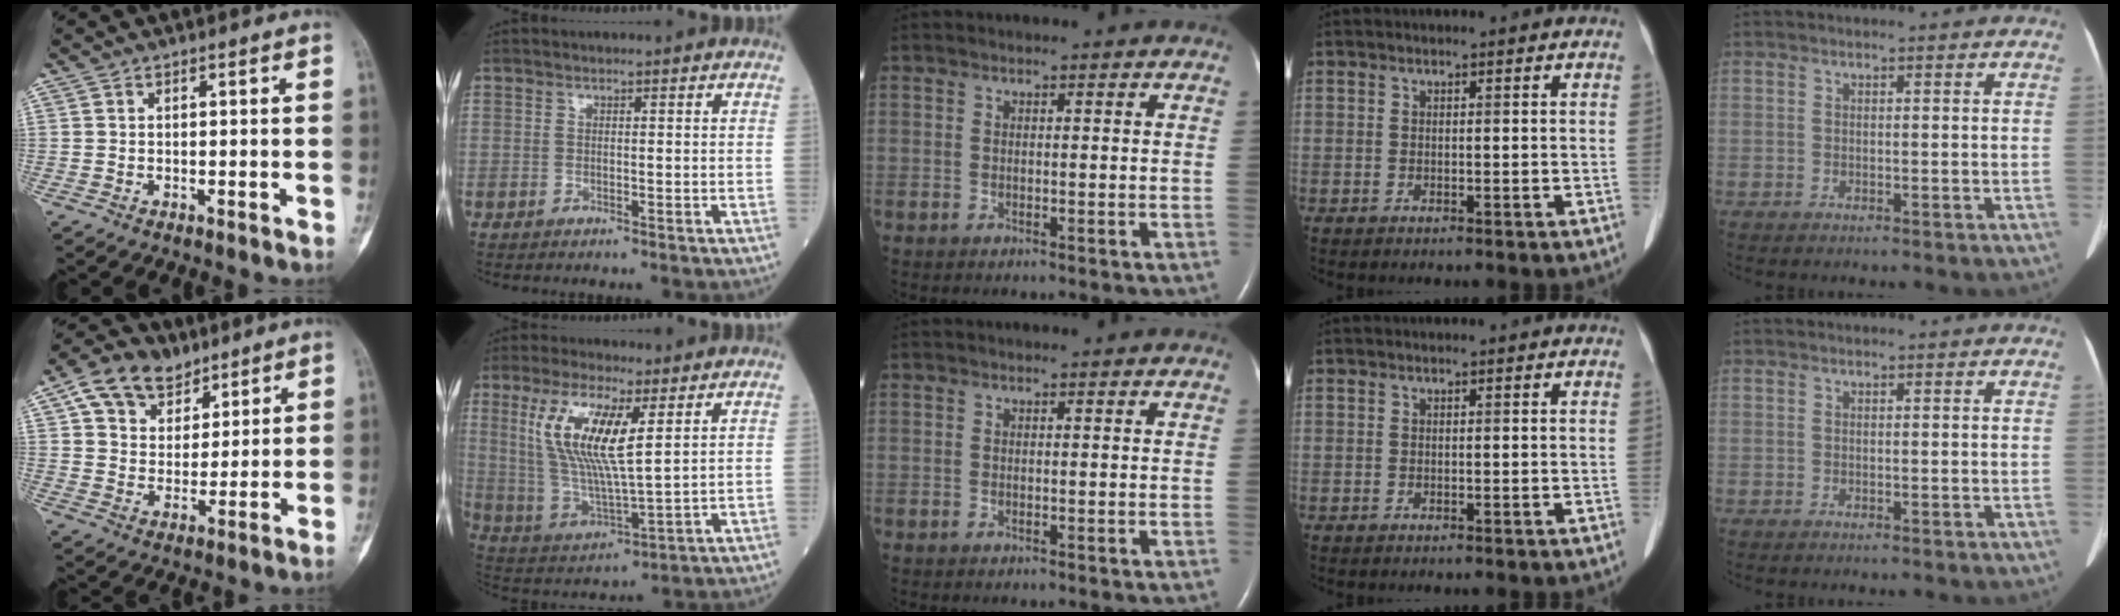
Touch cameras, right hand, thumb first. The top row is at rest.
{"thumb": {"total": 12.3, "force": [7.1, 8.6, 5.3], "torque": [-0.062, -0.014, 0.126]}, "index": {"total": 12.8, "force": [4.4, 2.6, 11.8], "torque": [-0.255, -0.002, 0.089]}}